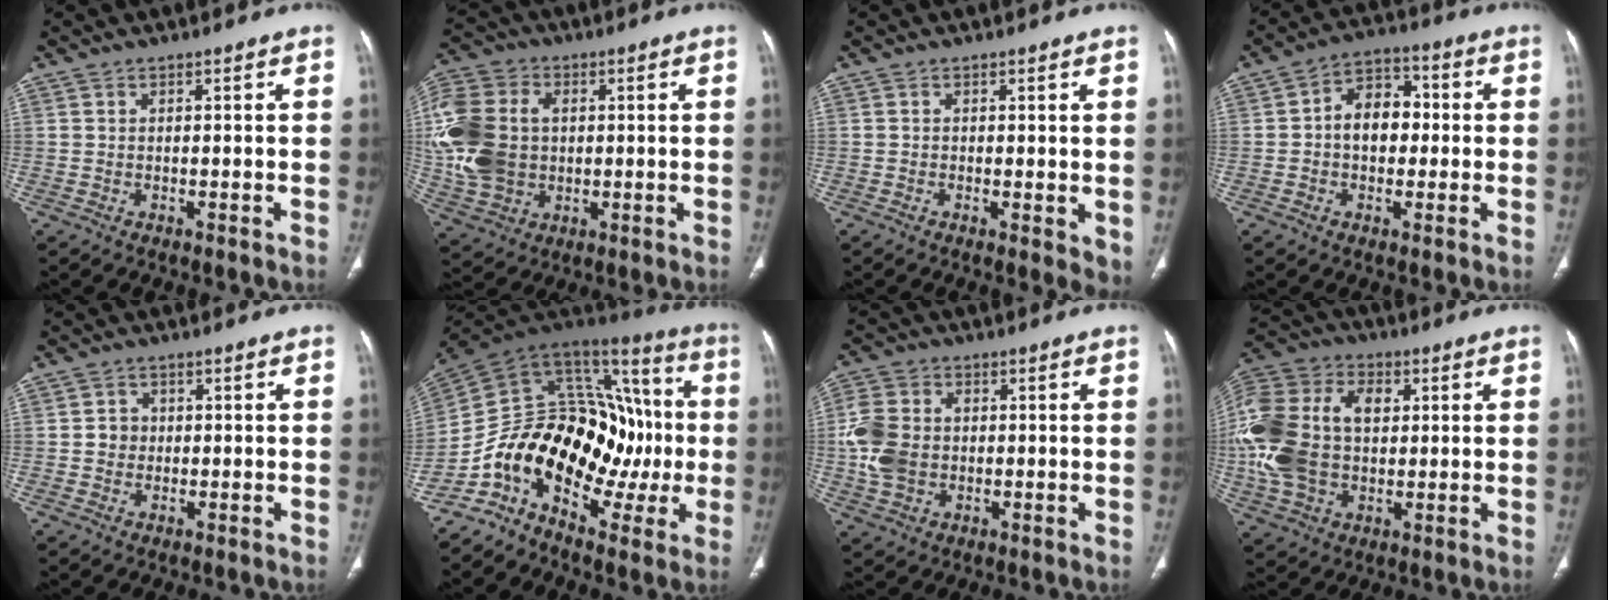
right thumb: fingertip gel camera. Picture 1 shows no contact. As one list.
[{"total": 17.4, "force": [1.1, 13.2, 11.4], "torque": [-0.241, 0.009, 0.024]}, {"total": 3.6, "force": [-0.1, 1.5, 3.3], "torque": [-0.038, -0.011, -0.004]}, {"total": 8.9, "force": [0.0, 6.5, 6.2], "torque": [-0.062, 0.027, -0.011]}, {"total": 2.6, "force": [-0.1, 2.4, 0.9], "torque": [0.001, 0.007, -0.004]}, {"total": 24.1, "force": [-5.4, 15.4, 17.7], "torque": [-0.240, 0.104, -0.092]}, {"total": 9.5, "force": [-0.4, 7.4, 6.0], "torque": [-0.117, 0.011, -0.008]}, {"total": 21.4, "force": [1.8, 14.5, 15.6], "torque": [-0.335, 0.018, 0.037]}]